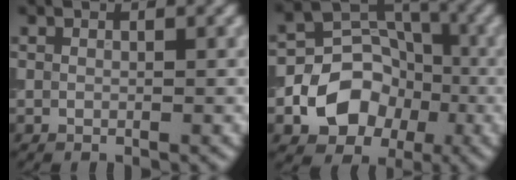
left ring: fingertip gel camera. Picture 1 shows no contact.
{"total": 7.7, "force": [-2.4, 6.2, 4.0], "torque": [-0.045, 0.003, -0.052]}